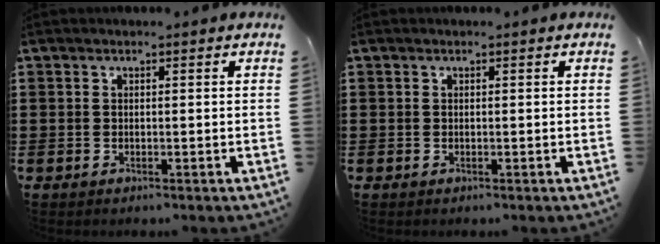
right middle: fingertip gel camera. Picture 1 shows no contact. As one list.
[{"total": 0.0}]